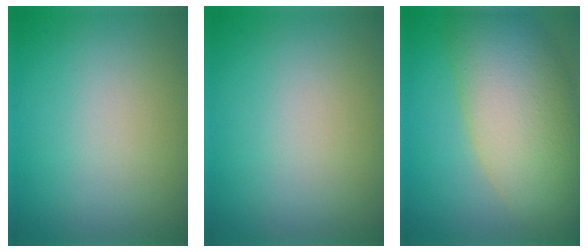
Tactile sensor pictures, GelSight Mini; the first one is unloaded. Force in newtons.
{"total": 0.0}
{"total": 11.0, "press": 10.9, "slide": 0.9}